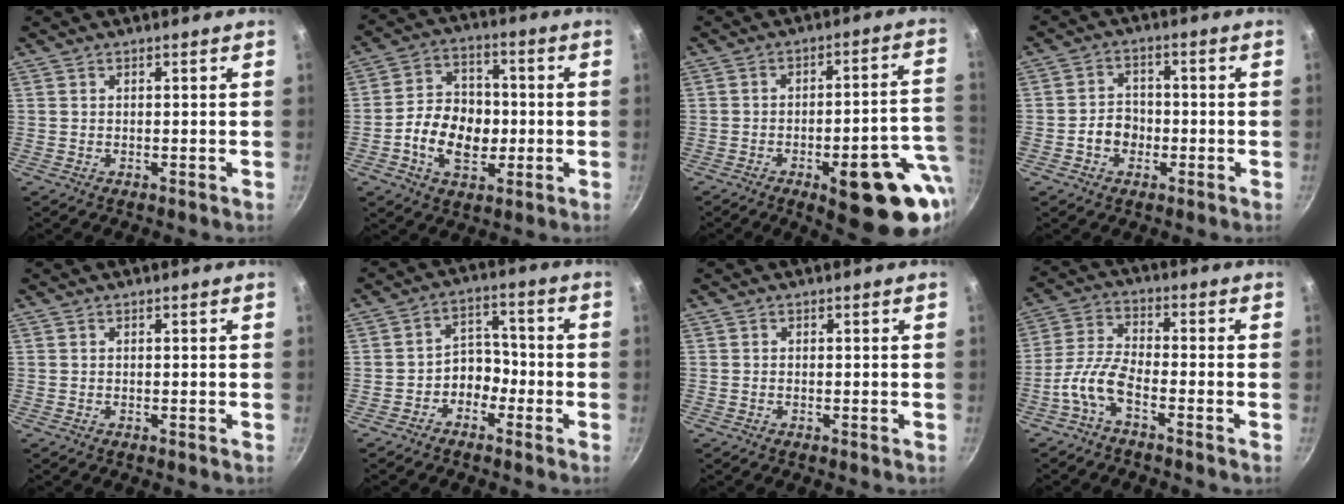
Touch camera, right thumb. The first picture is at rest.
{"total": 12.5, "force": [-2.4, 8.9, 8.3], "torque": [-0.115, 0.023, -0.049]}
{"total": 18.6, "force": [-6.7, 6.3, 16.1], "torque": [-0.147, 0.028, -0.085]}
{"total": 5.1, "force": [-1.7, 4.2, 2.4], "torque": [-0.015, 0.020, -0.034]}
{"total": 0.0}
{"total": 5.7, "force": [-2.9, 4.2, 2.5], "torque": [0.002, 0.044, -0.054]}
{"total": 0.0}
{"total": 6.7, "force": [-3.8, 2.2, 5.0], "torque": [-0.117, 0.030, -0.088]}